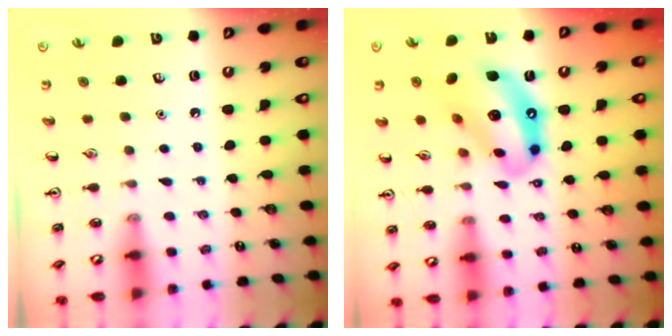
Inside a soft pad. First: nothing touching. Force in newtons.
{"total": 15.3, "press": 14.5, "slide": 4.9}